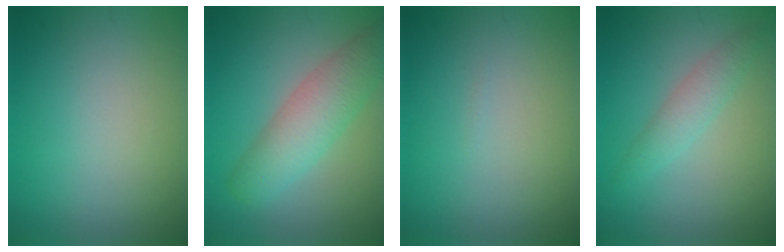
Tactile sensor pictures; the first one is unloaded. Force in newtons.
{"total": 5.0, "press": 5.0, "slide": 0.2}
{"total": 0.0}
{"total": 2.2, "press": 2.2, "slide": 0.1}